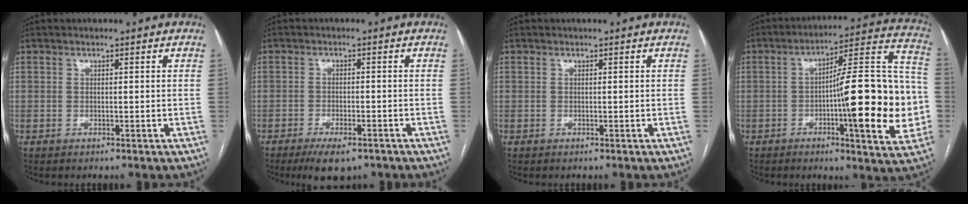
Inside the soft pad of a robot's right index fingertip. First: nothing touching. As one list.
[{"total": 5.8, "force": [-4.2, 1.9, 3.5], "torque": [-0.059, -0.007, -0.065]}, {"total": 0.0}, {"total": 21.1, "force": [-3.4, 2.9, 20.6], "torque": [-0.249, 0.028, -0.044]}]